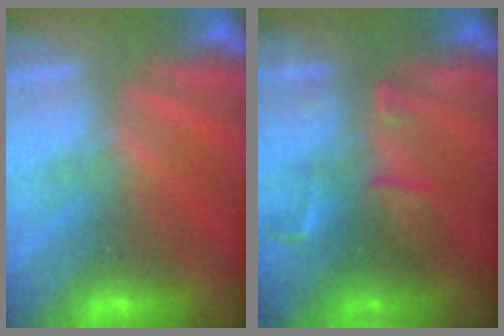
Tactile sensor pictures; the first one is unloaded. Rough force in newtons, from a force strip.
{"total": 2.7}